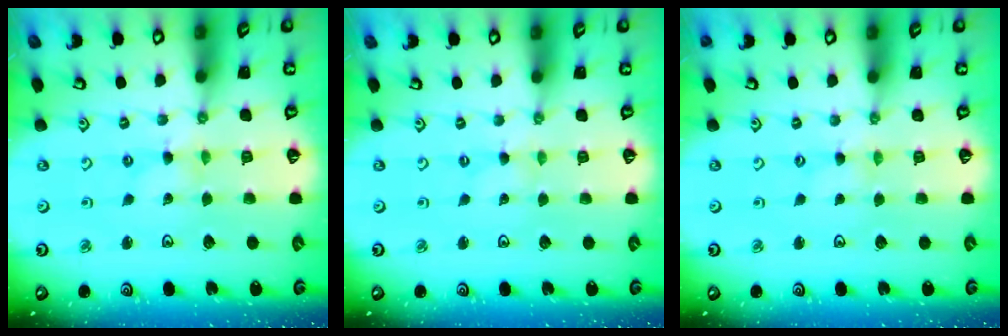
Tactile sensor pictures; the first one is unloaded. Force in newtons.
{"total": 0.0}
{"total": 0.6, "press": 0.6, "slide": 0.2}